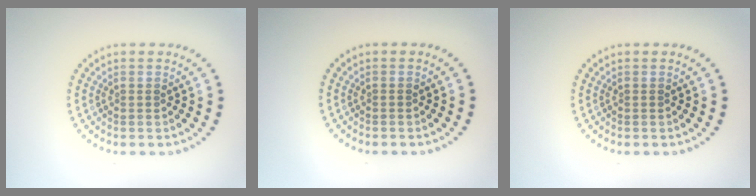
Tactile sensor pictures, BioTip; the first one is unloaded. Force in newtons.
{"total": 0.0}
{"total": 0.0}